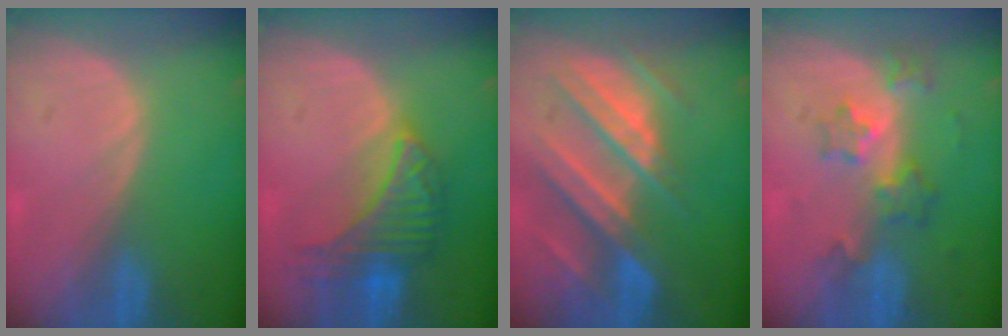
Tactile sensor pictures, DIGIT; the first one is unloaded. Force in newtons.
{"total": 7.2, "press": 7.2, "slide": 0.1}
{"total": 10.5, "press": 9.3, "slide": 4.9}
{"total": 6.0, "press": 5.5, "slide": 2.5}